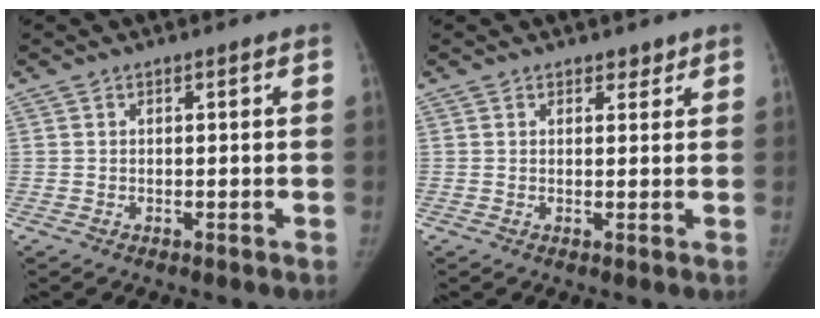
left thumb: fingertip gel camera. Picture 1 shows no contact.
{"total": 1.6, "force": [1.3, 0.9, 0.4], "torque": [0.008, -0.008, 0.014]}